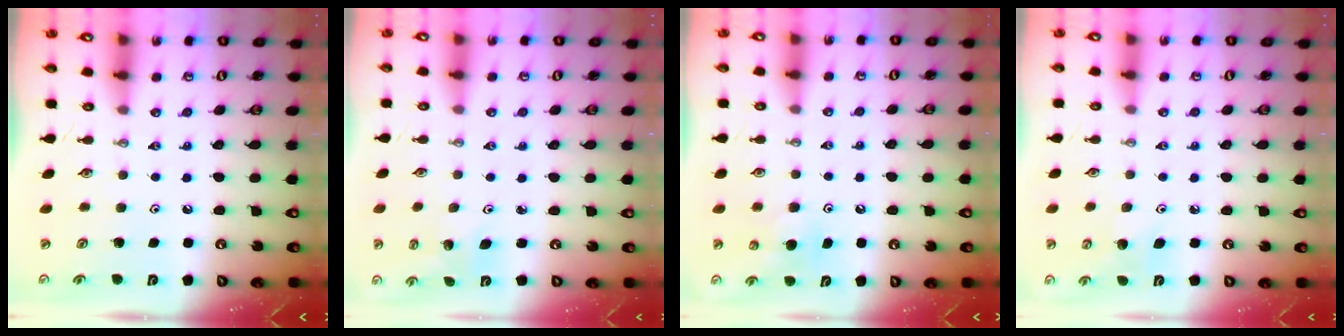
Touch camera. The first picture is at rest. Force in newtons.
{"total": 3.0, "press": 2.2, "slide": 2.0}
{"total": 5.0, "press": 4.9, "slide": 0.9}
{"total": 5.8, "press": 5.6, "slide": 1.3}